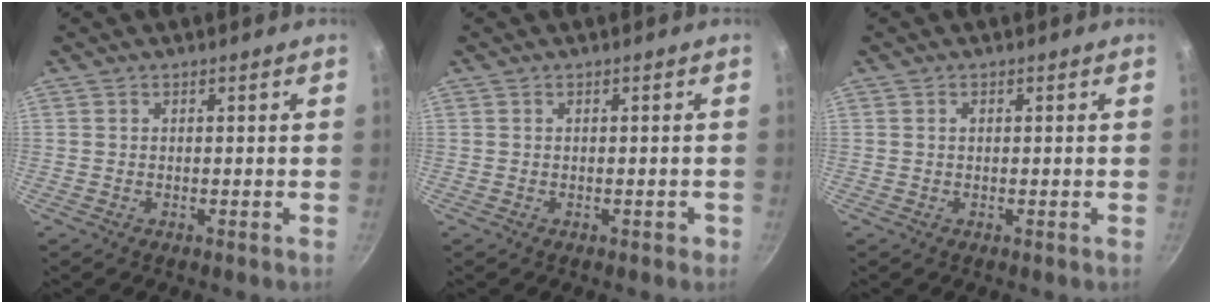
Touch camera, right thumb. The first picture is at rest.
{"total": 0.9, "force": [-0.4, 0.6, 0.5], "torque": [0.001, 0.008, -0.001]}
{"total": 0.6, "force": [0.2, 0.4, 0.4], "torque": [-0.007, 0.002, 0.003]}